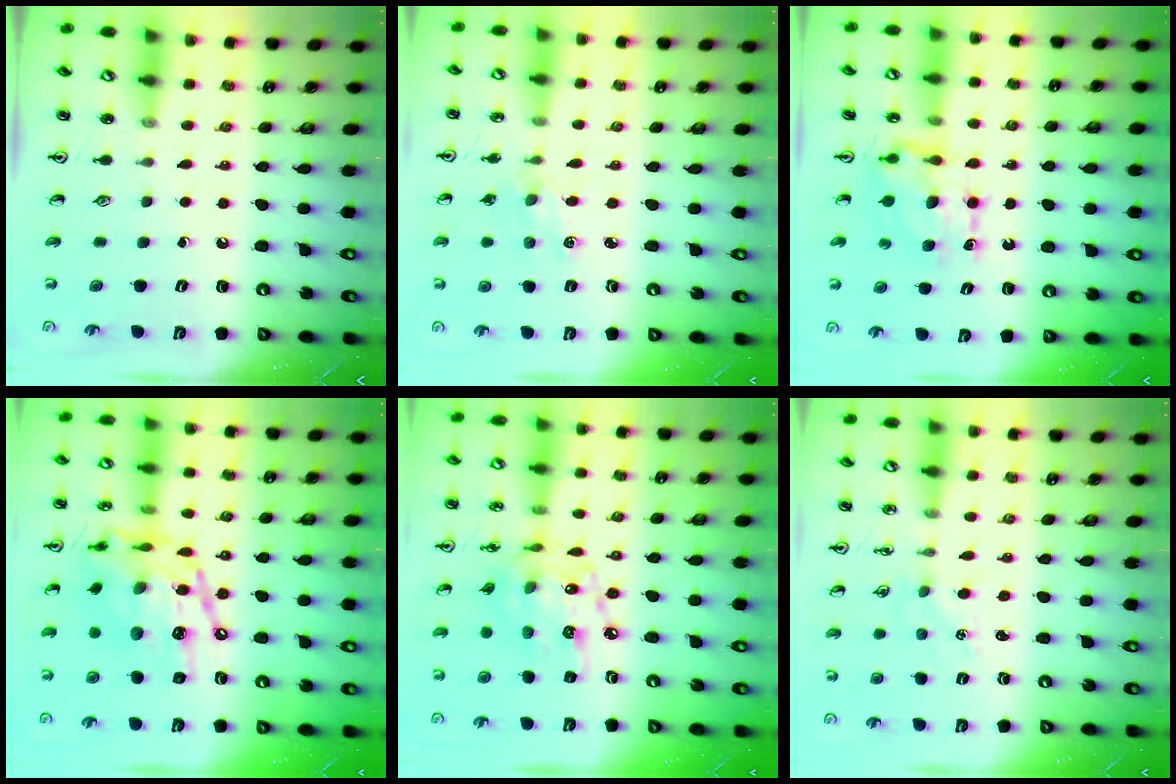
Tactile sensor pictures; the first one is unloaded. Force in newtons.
{"total": 2.5, "press": 2.5, "slide": 0.5}
{"total": 6.7, "press": 6.7, "slide": 0.7}
{"total": 20.0, "press": 19.9, "slide": 1.6}
{"total": 15.7, "press": 15.7, "slide": 1.1}
{"total": 2.3, "press": 2.3, "slide": 0.3}